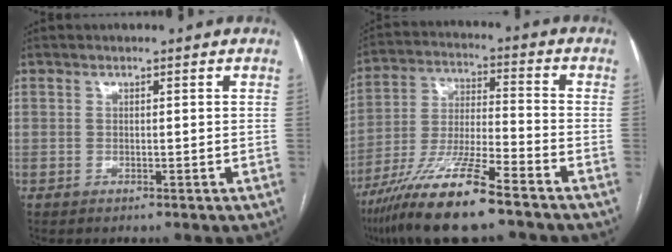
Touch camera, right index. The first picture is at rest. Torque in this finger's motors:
{"motor_torque": [1.05, -1.08, 0.94, 0.21]}